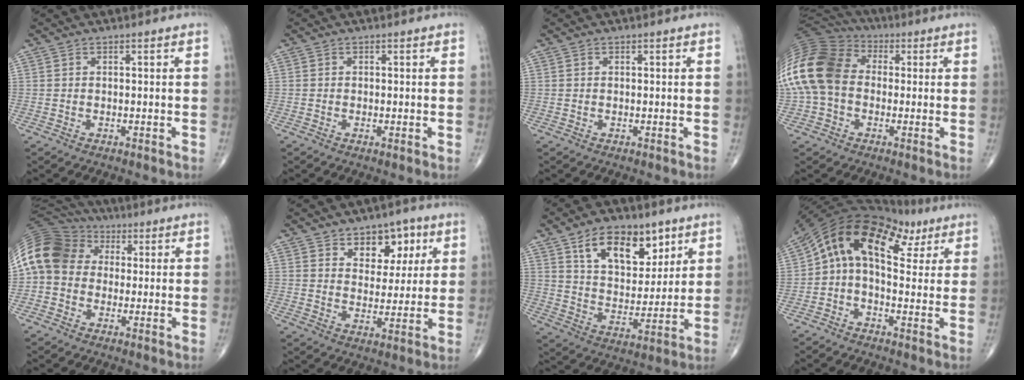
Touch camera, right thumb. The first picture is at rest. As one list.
[{"total": 0.9, "force": [-0.1, 0.2, 0.8], "torque": [-0.020, -0.004, -0.006]}, {"total": 0.0}, {"total": 19.2, "force": [0.2, 14.4, 12.7], "torque": [-0.291, 0.042, -0.003]}, {"total": 16.3, "force": [2.1, 13.4, 9.1], "torque": [-0.191, 0.050, 0.029]}, {"total": 9.4, "force": [4.6, 6.2, 5.4], "torque": [-0.035, -0.019, 0.067]}, {"total": 15.6, "force": [8.1, 9.0, 9.8], "torque": [-0.116, -0.040, 0.145]}, {"total": 17.5, "force": [6.1, 10.5, 12.6], "torque": [-0.184, 0.050, 0.089]}]